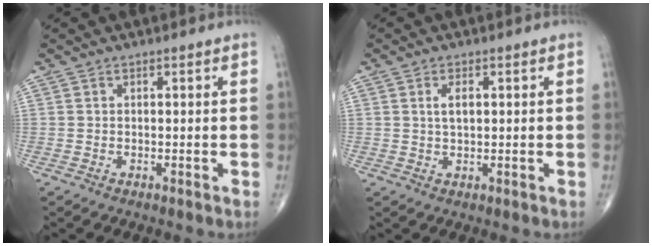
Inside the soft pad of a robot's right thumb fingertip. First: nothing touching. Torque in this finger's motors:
{"motor_torque": [0.00, 1.07, 0.30, -0.07, 0.01]}